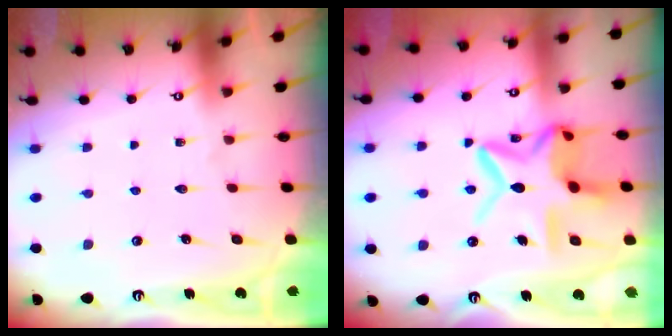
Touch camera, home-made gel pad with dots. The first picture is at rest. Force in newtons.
{"total": 15.4, "press": 15.3, "slide": 1.3}